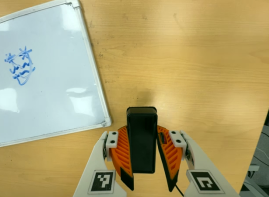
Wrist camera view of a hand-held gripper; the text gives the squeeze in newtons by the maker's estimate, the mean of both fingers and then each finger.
{"total": 9.3, "left": 7.3, "right": 11.3}